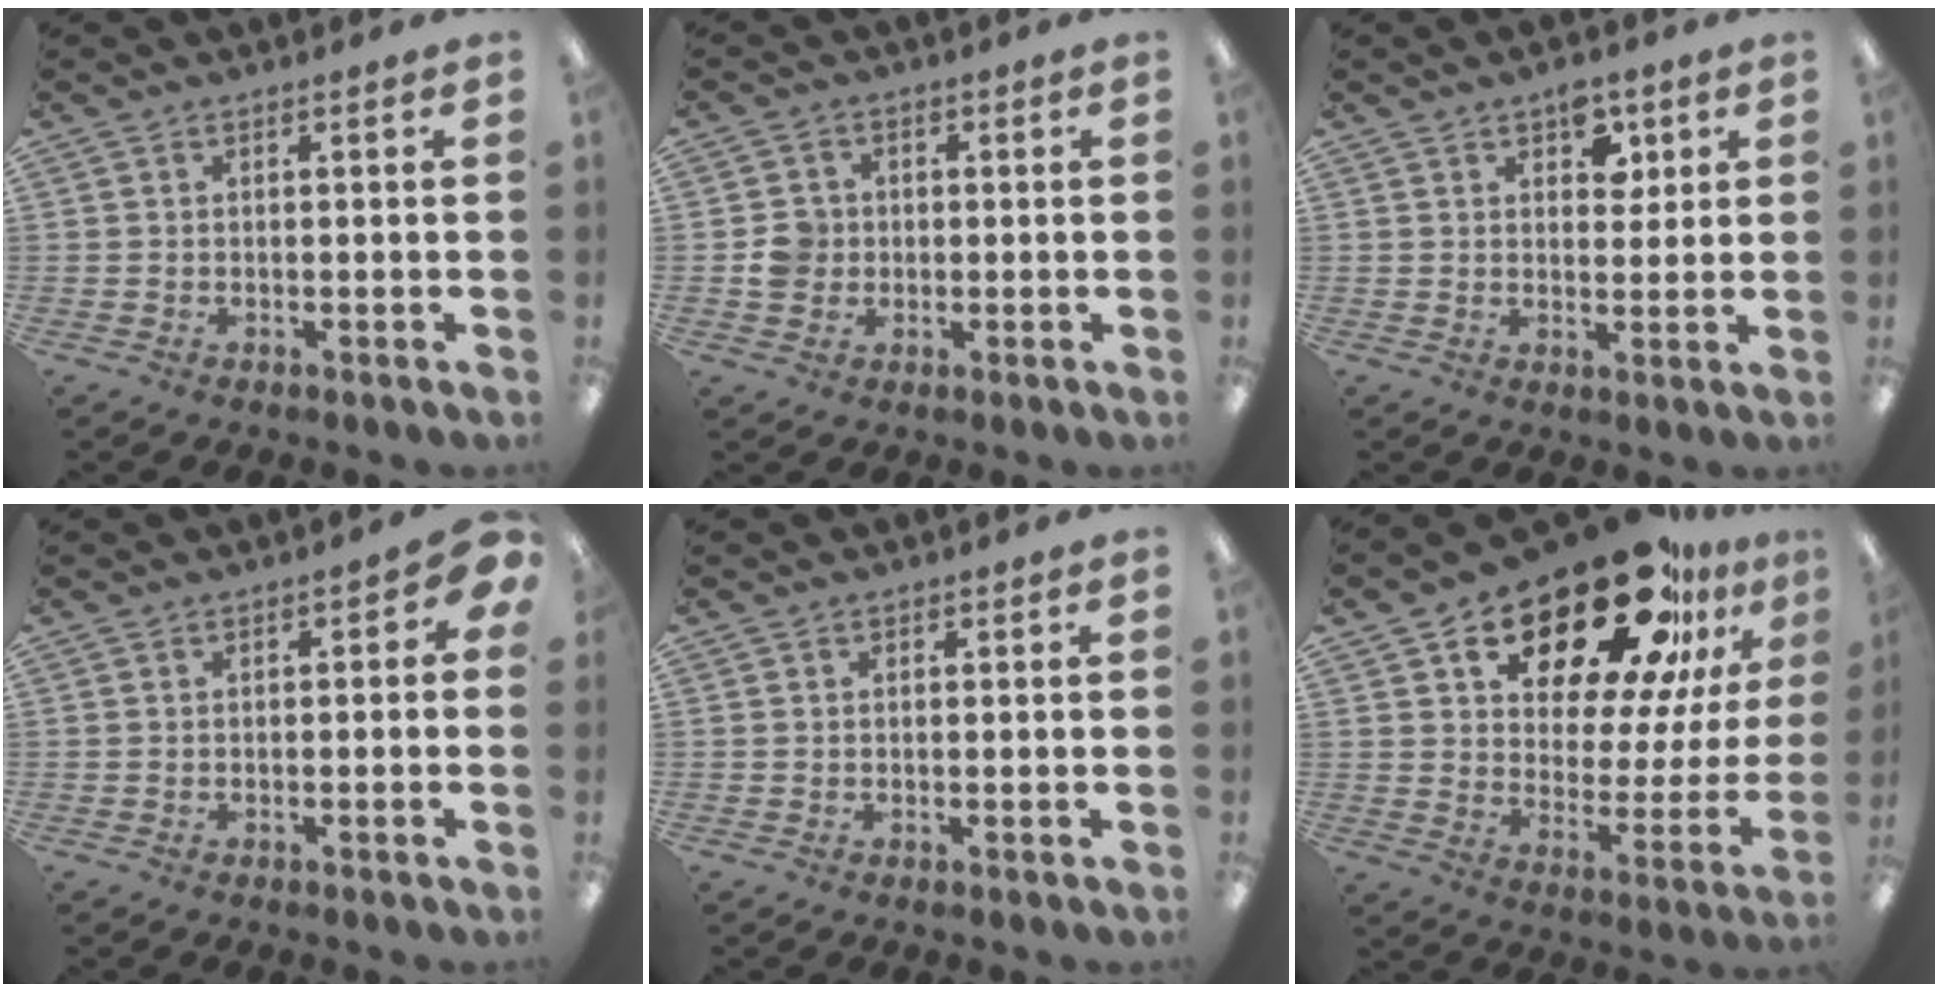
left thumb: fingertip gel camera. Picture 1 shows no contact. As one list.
[{"total": 5.3, "force": [-0.2, 5.0, 1.5], "torque": [-0.020, 0.008, -0.004]}, {"total": 6.6, "force": [3.6, 4.1, 3.7], "torque": [-0.035, -0.009, 0.057]}, {"total": 2.8, "force": [-0.2, 1.8, 2.2], "torque": [-0.024, 0.003, -0.006]}, {"total": 0.0}, {"total": 25.8, "force": [18.7, 10.8, 14.0], "torque": [-0.208, -0.126, 0.311]}]